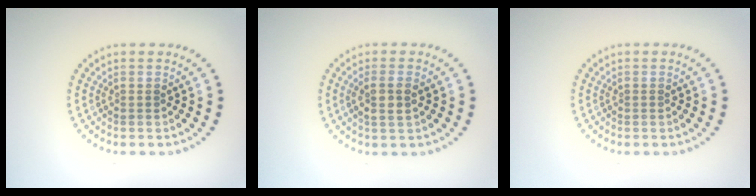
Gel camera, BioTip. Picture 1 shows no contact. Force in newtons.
{"total": 2.0, "press": 1.9, "slide": 0.7}
{"total": 0.0}